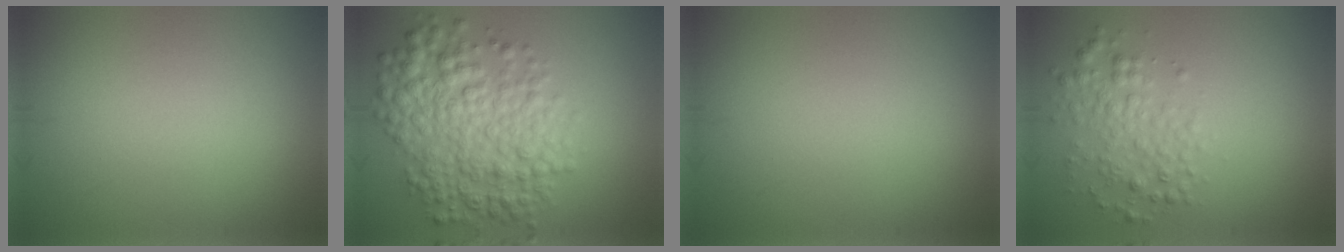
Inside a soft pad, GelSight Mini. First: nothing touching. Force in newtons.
{"total": 7.4, "press": 7.4, "slide": 0.2}
{"total": 0.0}
{"total": 2.9, "press": 2.9, "slide": 0.0}